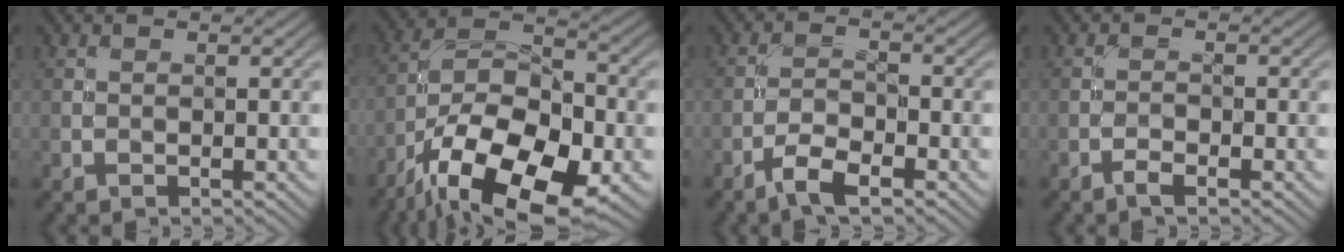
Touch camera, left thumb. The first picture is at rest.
{"total": 17.3, "force": [-9.9, 7.9, 11.7], "torque": [-0.226, -0.017, -0.180]}
{"total": 4.3, "force": [-3.0, 1.2, 2.8], "torque": [-0.060, 0.001, -0.066]}
{"total": 1.6, "force": [-1.2, 0.3, 0.9], "torque": [-0.022, 0.001, -0.028]}